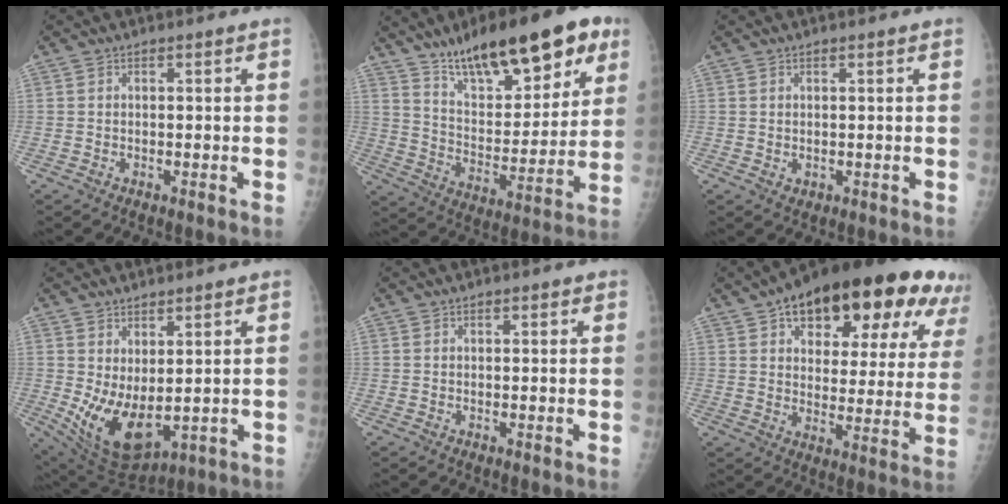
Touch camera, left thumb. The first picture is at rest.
{"total": 23.5, "force": [14.7, 8.6, 16.2], "torque": [-0.202, -0.048, 0.237]}
{"total": 1.2, "force": [0.3, 0.9, 0.8], "torque": [-0.012, -0.003, 0.009]}
{"total": 11.2, "force": [1.1, 5.6, 9.6], "torque": [-0.162, -0.025, 0.047]}
{"total": 0.9, "force": [0.5, 0.4, 0.6], "torque": [-0.005, 0.001, 0.004]}
{"total": 27.3, "force": [14.7, 12.5, 19.2], "torque": [-0.234, 0.002, 0.204]}